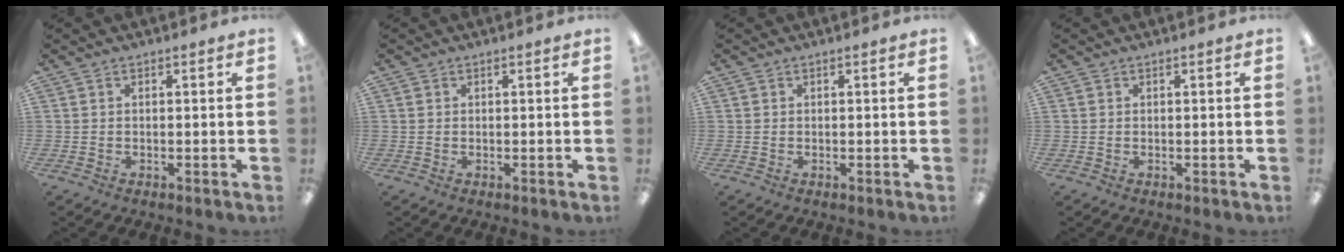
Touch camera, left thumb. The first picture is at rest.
{"total": 0.0}
{"total": 0.0}
{"total": 0.0}